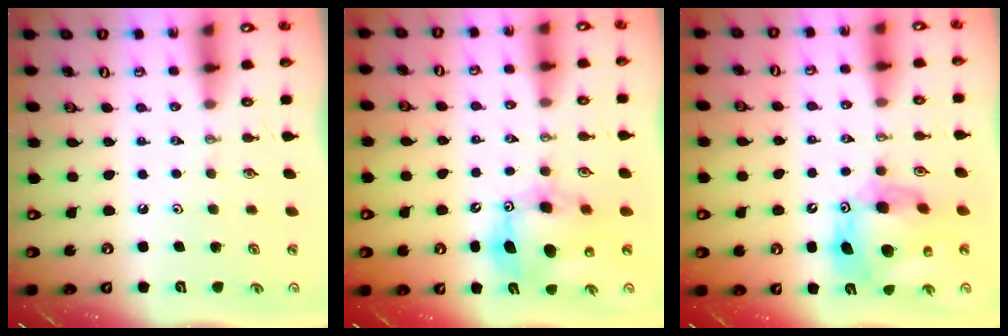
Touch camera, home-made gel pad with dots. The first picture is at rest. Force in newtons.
{"total": 12.3, "press": 12.0, "slide": 2.7}
{"total": 16.5, "press": 16.4, "slide": 1.7}